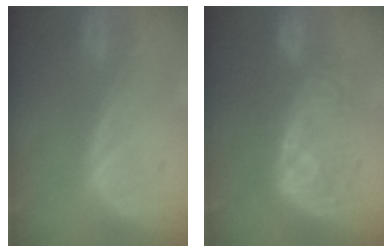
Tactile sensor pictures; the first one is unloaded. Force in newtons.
{"total": 7.9, "press": 7.9, "slide": 0.5}